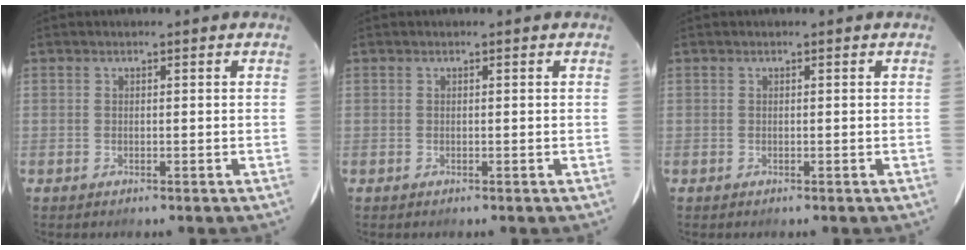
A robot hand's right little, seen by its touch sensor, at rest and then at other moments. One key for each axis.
{"total": 0.0}
{"total": 0.0}